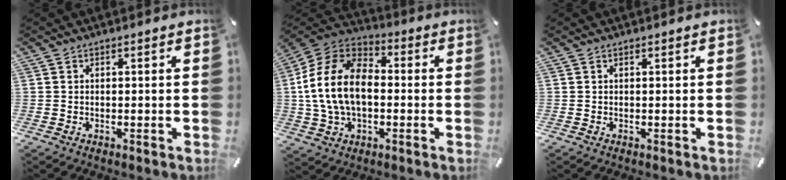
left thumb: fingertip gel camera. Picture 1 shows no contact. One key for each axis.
{"total": 15.5, "fx": -1.5, "fy": 11.1, "fz": 10.7, "tx": -0.249, "ty": 0.019, "tz": -0.031}
{"total": 0.0}